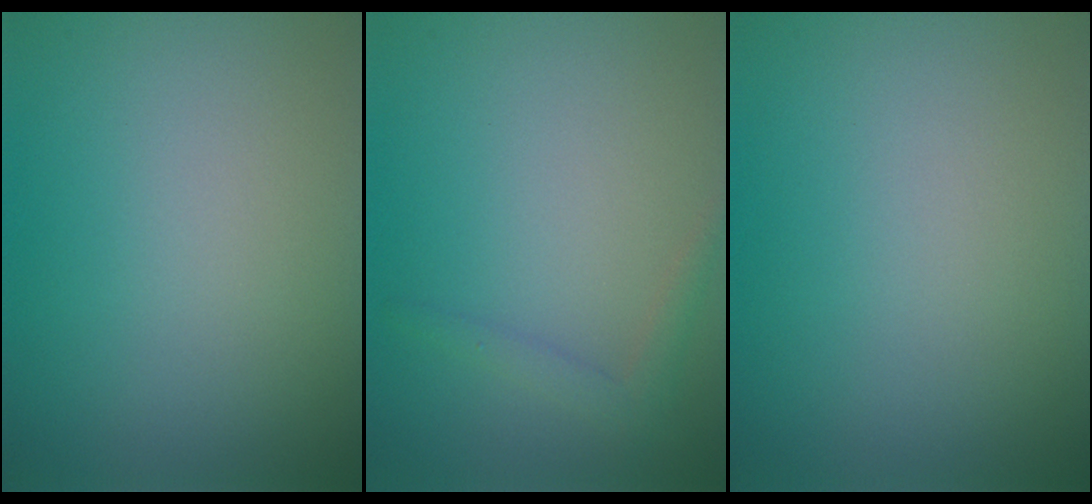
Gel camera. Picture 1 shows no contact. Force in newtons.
{"total": 1.5, "press": 1.5, "slide": 0.1}
{"total": 0.0}